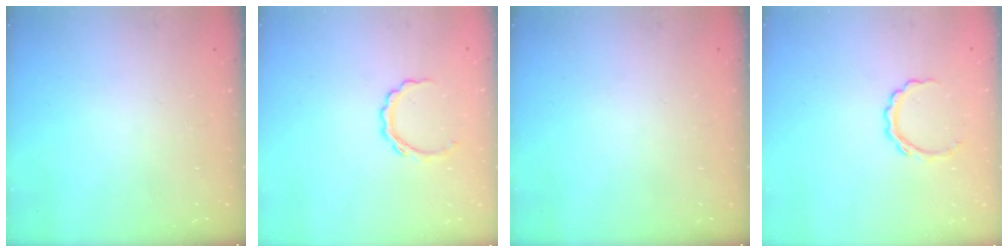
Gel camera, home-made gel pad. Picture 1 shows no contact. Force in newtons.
{"total": 4.6, "press": 4.6, "slide": 0.3}
{"total": 0.0}
{"total": 4.6, "press": 4.6, "slide": 0.3}